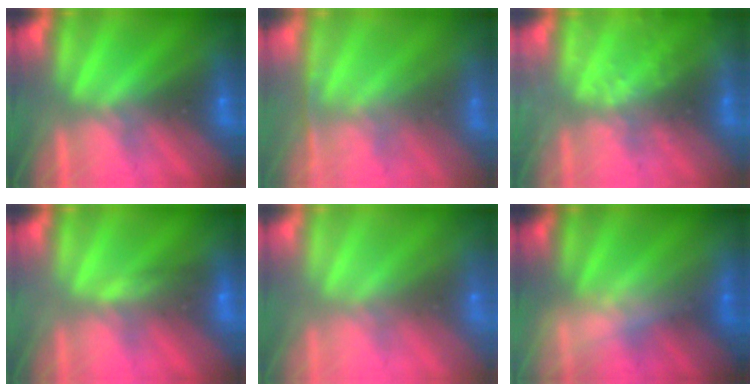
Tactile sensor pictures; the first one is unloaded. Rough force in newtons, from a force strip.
{"total": 1.4}
{"total": 2.5}
{"total": 4.8}
{"total": 8.6}
{"total": 2.5}